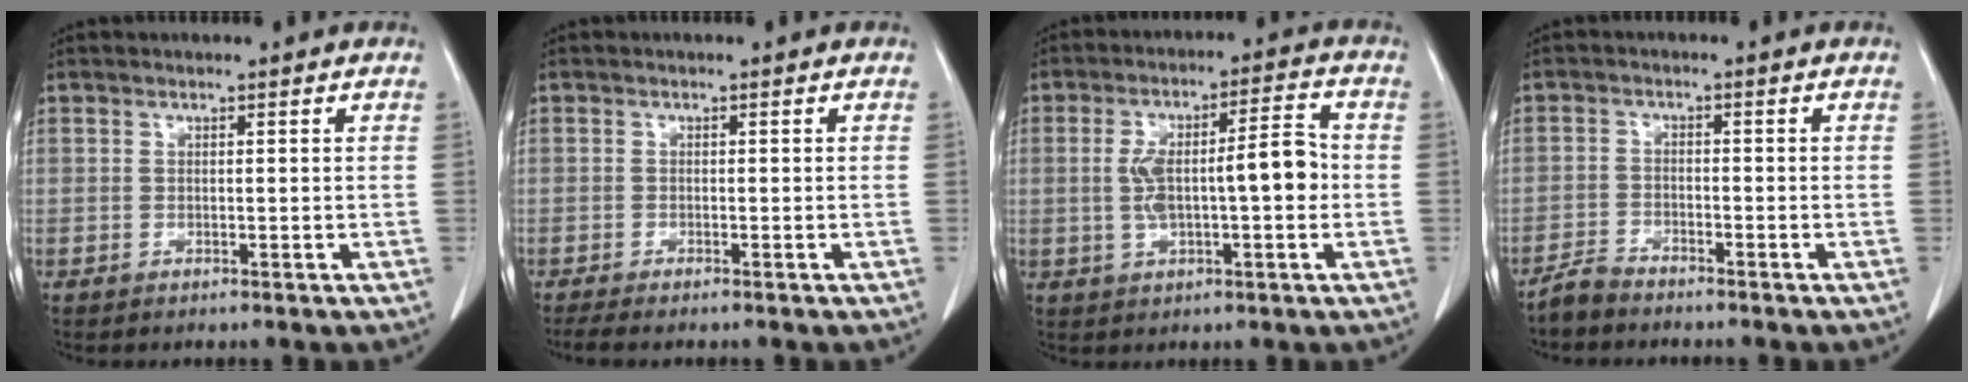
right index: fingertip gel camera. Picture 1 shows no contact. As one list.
[{"total": 3.0, "force": [-2.5, 0.0, 1.6], "torque": [-0.024, -0.007, -0.037]}, {"total": 10.1, "force": [-0.4, 2.6, 9.7], "torque": [-0.174, 0.030, -0.002]}, {"total": 2.6, "force": [-2.6, 0.3, 0.5], "torque": [-0.015, -0.006, -0.049]}]